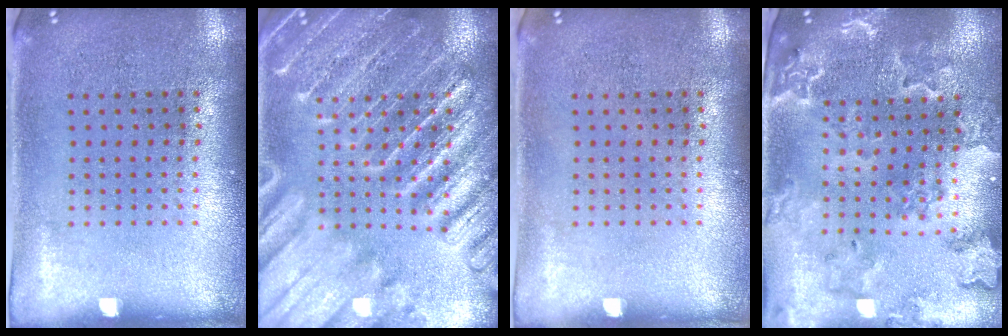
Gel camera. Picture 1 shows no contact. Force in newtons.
{"total": 6.0, "press": 6.0, "slide": 0.9}
{"total": 0.0}
{"total": 1.9, "press": 1.9, "slide": 0.3}